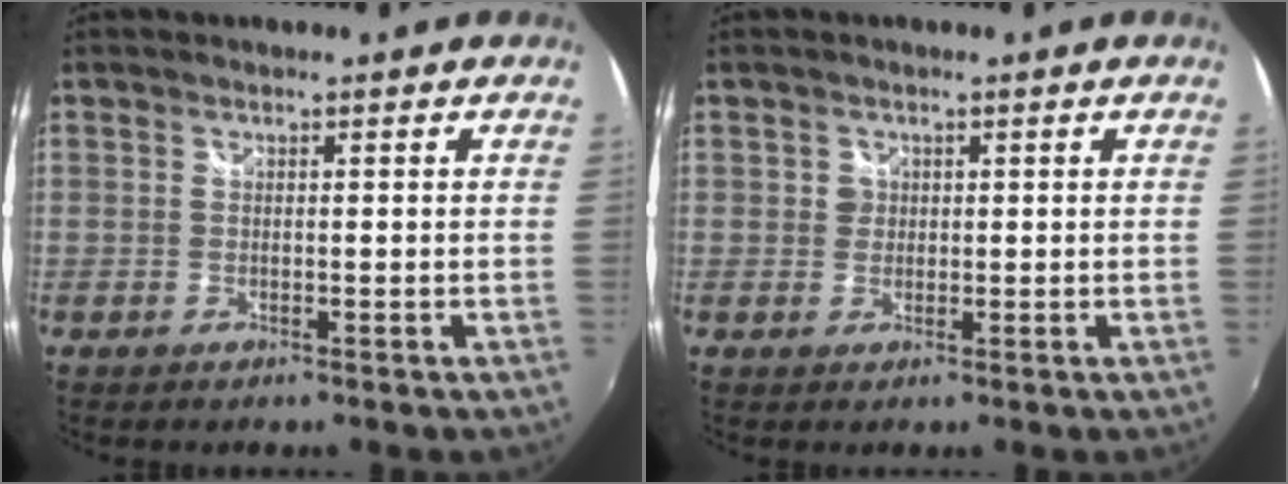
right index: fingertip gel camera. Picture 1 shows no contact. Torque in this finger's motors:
{"motor_torque": [0.02, 0.01, 0.00, 0.01]}